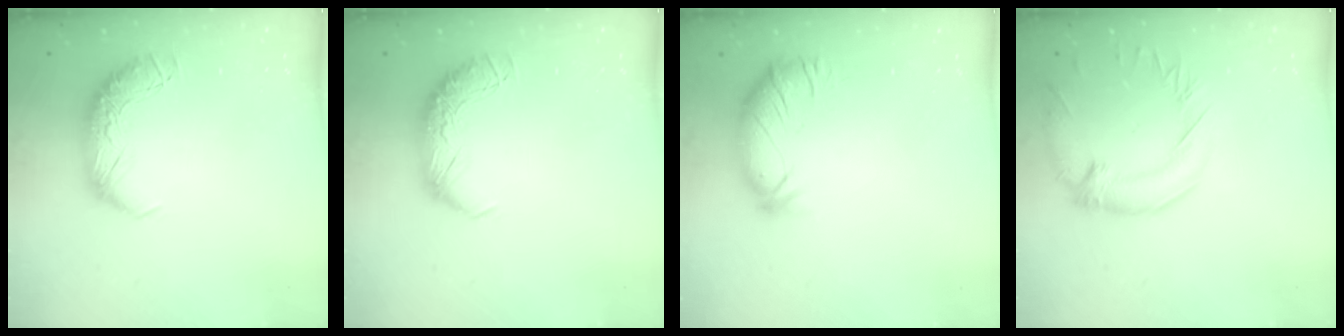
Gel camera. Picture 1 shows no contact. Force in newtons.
{"total": 0.0}
{"total": 2.9, "press": 2.3, "slide": 1.6}
{"total": 2.1, "press": 1.3, "slide": 1.6}